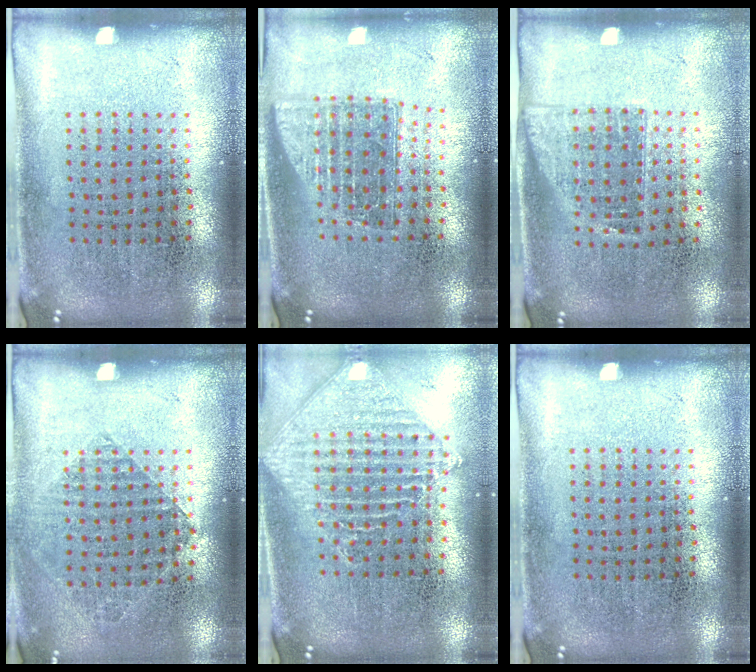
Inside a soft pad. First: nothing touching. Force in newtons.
{"total": 1.5, "press": 1.2, "slide": 0.9}
{"total": 1.2, "press": 1.0, "slide": 0.7}
{"total": 0.9, "press": 0.9, "slide": 0.3}
{"total": 1.5, "press": 1.3, "slide": 0.6}
{"total": 0.0}